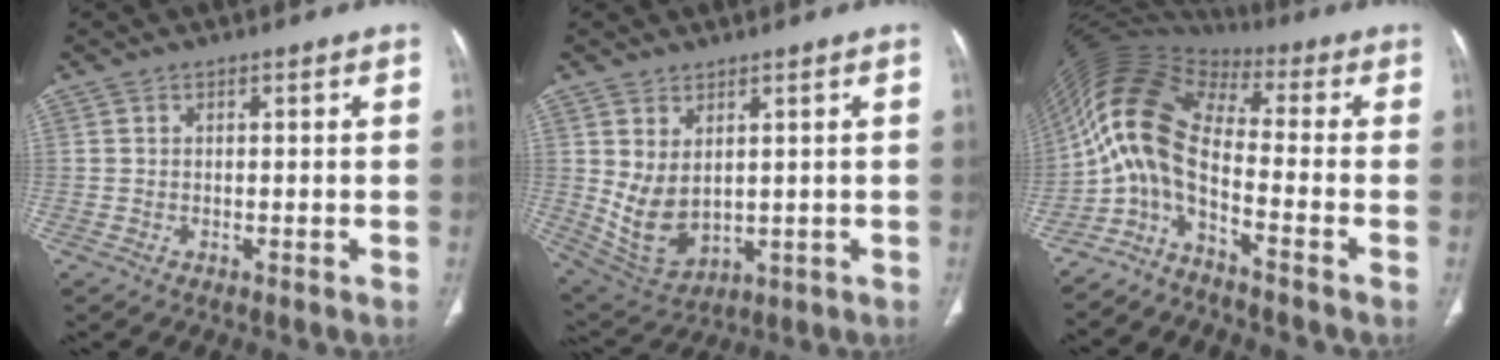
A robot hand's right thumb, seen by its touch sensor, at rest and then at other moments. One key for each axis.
{"total": 8.7, "fx": 1.3, "fy": 5.6, "fz": 6.5, "tx": -0.113, "ty": -0.014, "tz": 0.055}
{"total": 11.3, "fx": -4.6, "fy": 3.8, "fz": 9.6, "tx": -0.201, "ty": 0.069, "tz": -0.097}